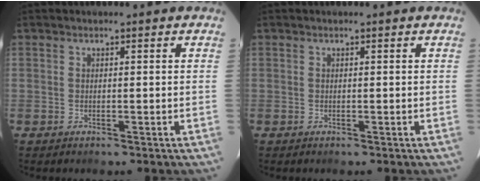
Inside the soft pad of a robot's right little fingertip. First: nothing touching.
{"total": 0.0}